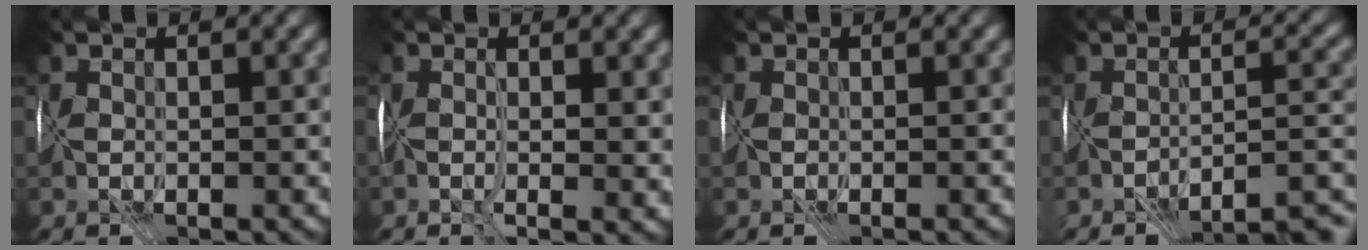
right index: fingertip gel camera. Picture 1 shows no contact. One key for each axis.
{"total": 3.9, "fx": 0.2, "fy": 1.7, "fz": 3.5, "tx": -0.058, "ty": -0.007, "tz": 0.007}
{"total": 1.1, "fx": -0.9, "fy": 0.4, "fz": 0.6, "tx": 0.001, "ty": -0.004, "tz": -0.015}
{"total": 8.5, "fx": -7.6, "fy": 1.1, "fz": 3.7, "tx": -0.040, "ty": 0.006, "tz": -0.084}